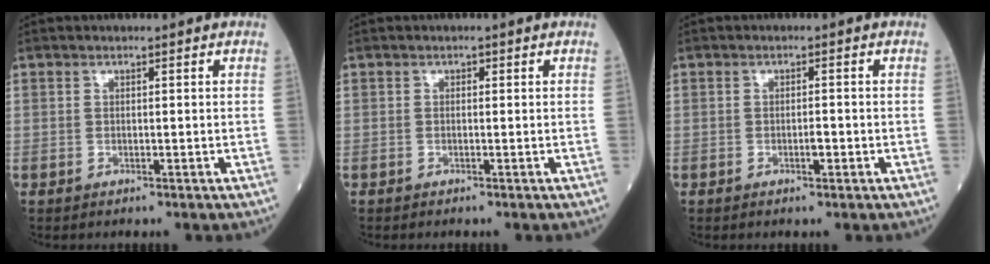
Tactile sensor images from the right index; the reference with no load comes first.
{"total": 0.0}
{"total": 1.6, "force": [-0.6, 0.4, 1.4], "torque": [-0.020, 0.002, -0.009]}